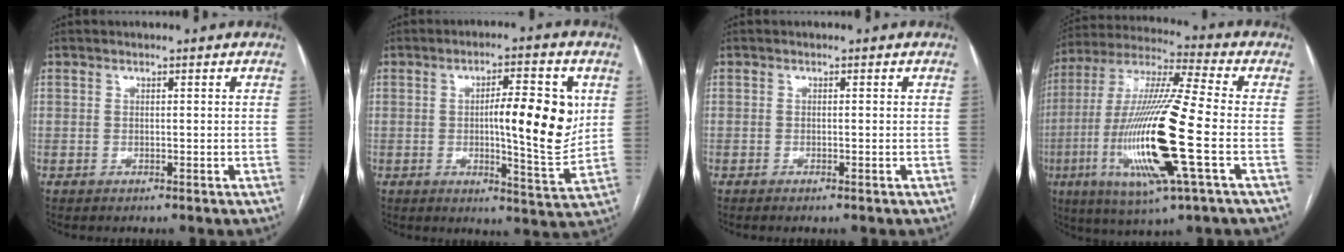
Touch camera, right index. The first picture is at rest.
{"total": 12.2, "force": [1.6, 2.2, 11.9], "torque": [-0.165, 0.002, 0.024]}
{"total": 0.5, "force": [-0.2, 0.1, 0.5], "torque": [-0.009, 0.000, -0.002]}
{"total": 20.4, "force": [-4.9, 1.1, 19.8], "torque": [-0.420, -0.022, -0.094]}